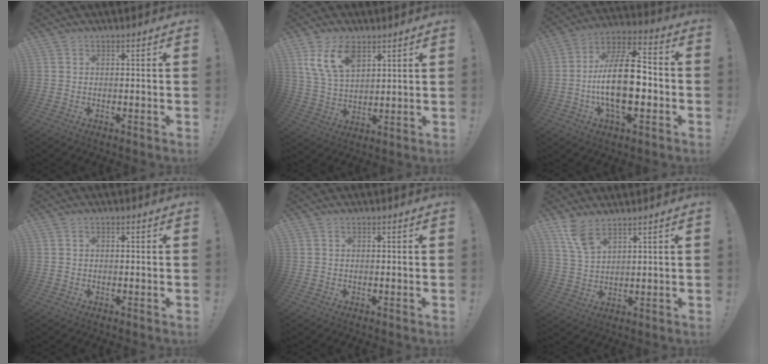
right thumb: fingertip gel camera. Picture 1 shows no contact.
{"total": 11.9, "force": [6.6, 6.5, 7.4], "torque": [-0.144, -0.018, 0.125]}
{"total": 20.2, "force": [-3.1, 9.4, 17.6], "torque": [-0.326, 0.003, -0.057]}
{"total": 1.1, "force": [-0.5, 0.7, 0.7], "torque": [-0.019, 0.008, -0.008]}
{"total": 0.7, "force": [-0.4, 0.4, 0.4], "torque": [-0.013, 0.006, -0.006]}
{"total": 6.9, "force": [5.1, 2.2, 4.1], "torque": [-0.074, -0.028, 0.095]}